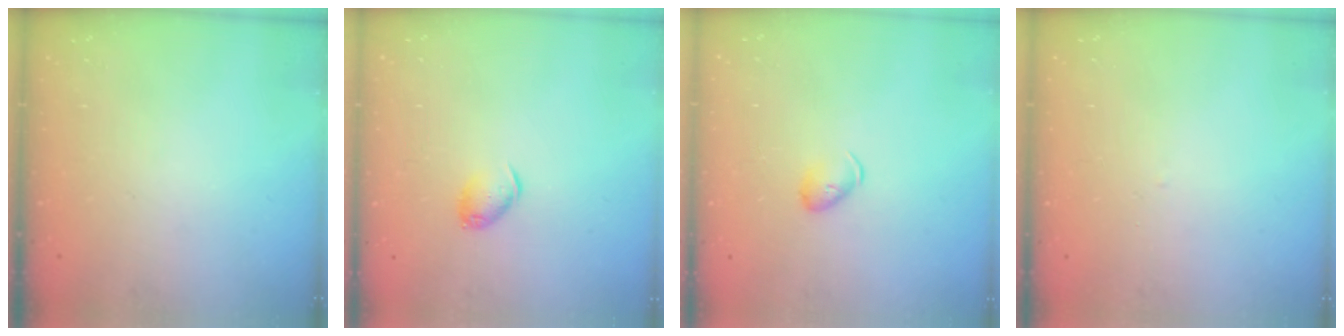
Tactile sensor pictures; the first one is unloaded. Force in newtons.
{"total": 6.6, "press": 6.5, "slide": 1.2}
{"total": 4.5, "press": 4.5, "slide": 0.6}
{"total": 1.6, "press": 1.6, "slide": 0.3}